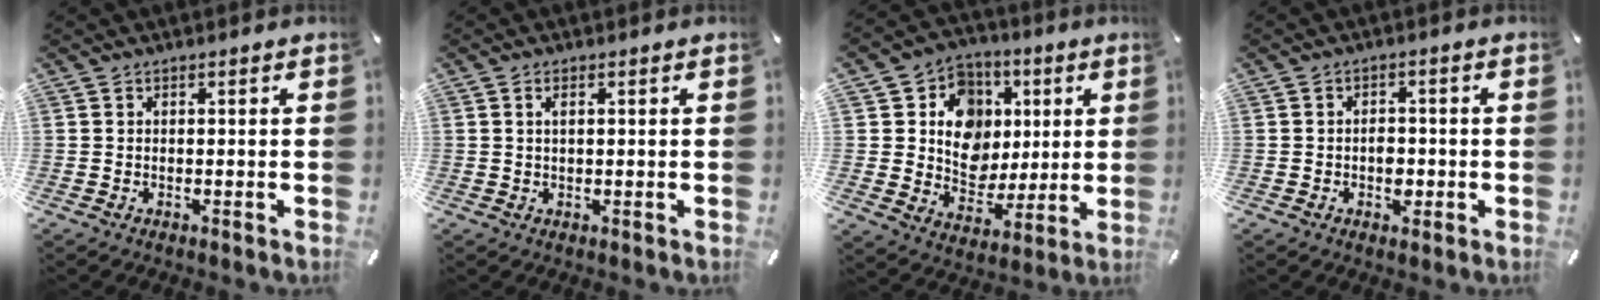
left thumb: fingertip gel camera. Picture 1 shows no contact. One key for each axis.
{"total": 1.6, "fx": 0.5, "fy": 0.6, "fz": 1.3, "tx": -0.027, "ty": 0.003, "tz": 0.008}
{"total": 13.0, "fx": 2.6, "fy": 12.0, "fz": 4.3, "tx": -0.056, "ty": -0.019, "tz": 0.052}
{"total": 3.6, "fx": -1.0, "fy": 2.7, "fz": 2.3, "tx": -0.025, "ty": -0.001, "tz": -0.021}